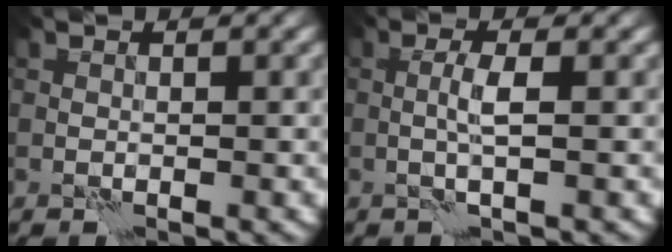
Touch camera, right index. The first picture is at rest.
{"total": 1.7, "force": [-0.1, -0.2, 1.7], "torque": [-0.037, 0.005, -0.004]}